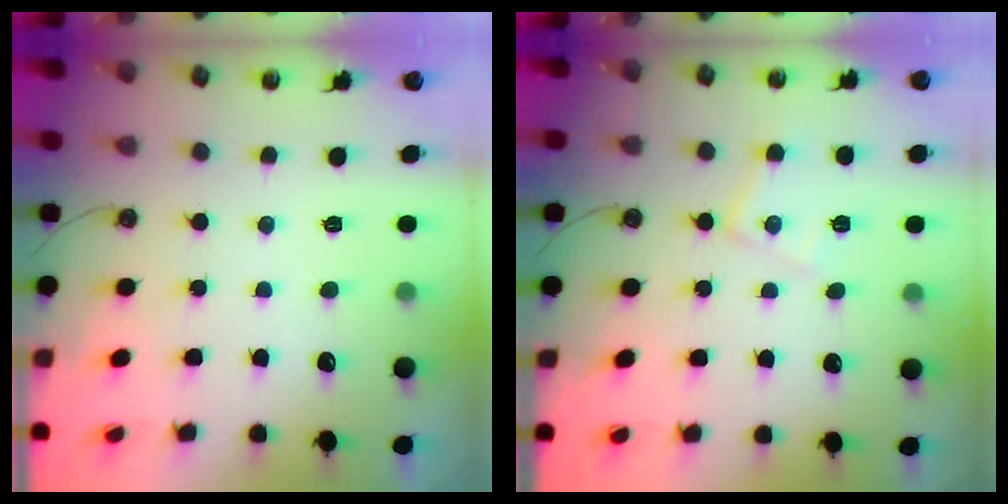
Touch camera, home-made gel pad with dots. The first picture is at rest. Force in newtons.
{"total": 9.3, "press": 9.3, "slide": 0.7}